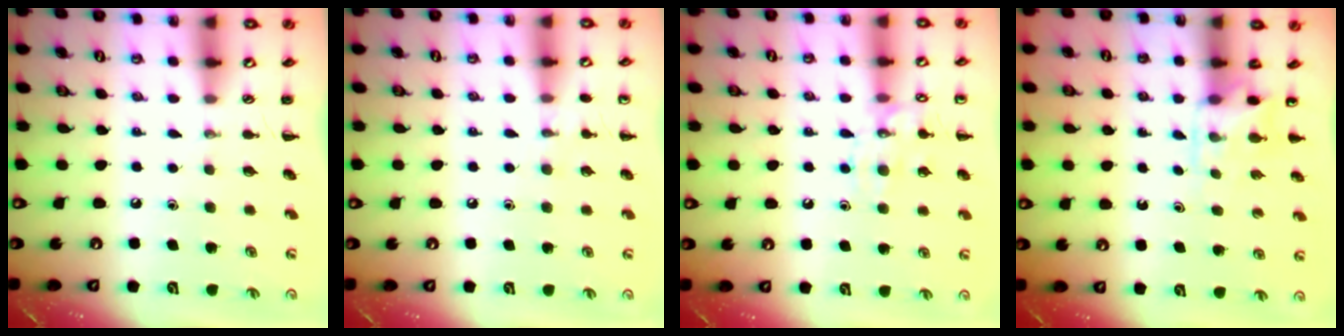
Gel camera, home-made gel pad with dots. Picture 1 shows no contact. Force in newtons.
{"total": 5.2, "press": 5.1, "slide": 1.3}
{"total": 10.4, "press": 10.4, "slide": 0.7}
{"total": 3.4, "press": 3.2, "slide": 1.1}